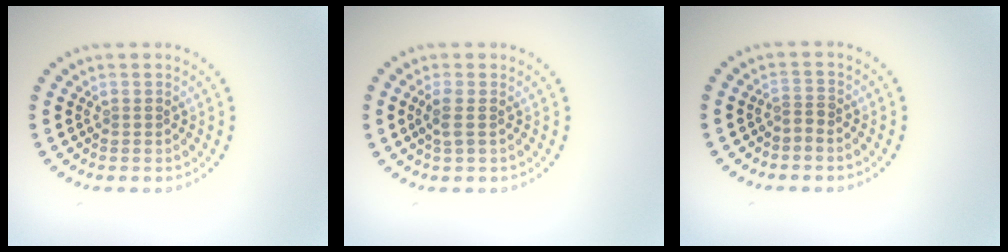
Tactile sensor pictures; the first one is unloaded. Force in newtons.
{"total": 1.3, "press": 1.1, "slide": 0.7}
{"total": 1.0, "press": 0.4, "slide": 0.9}